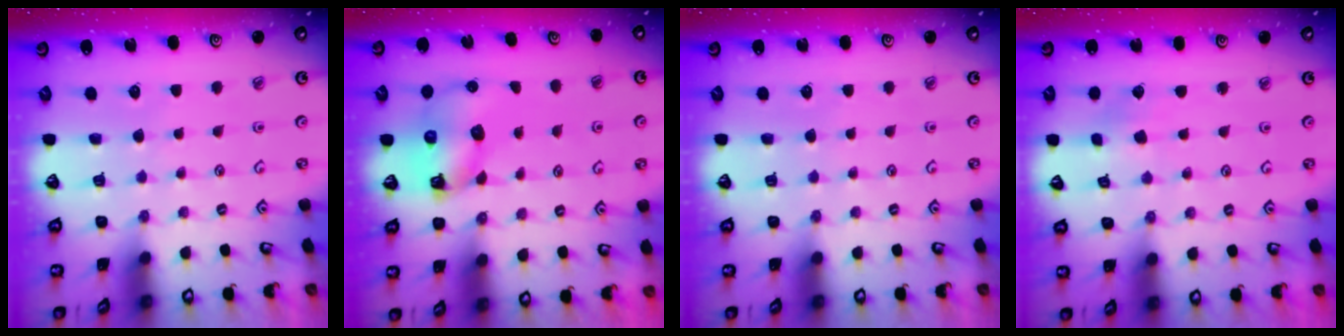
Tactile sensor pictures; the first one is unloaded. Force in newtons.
{"total": 6.8, "press": 6.8, "slide": 0.2}
{"total": 0.0}
{"total": 1.4, "press": 1.4, "slide": 0.1}